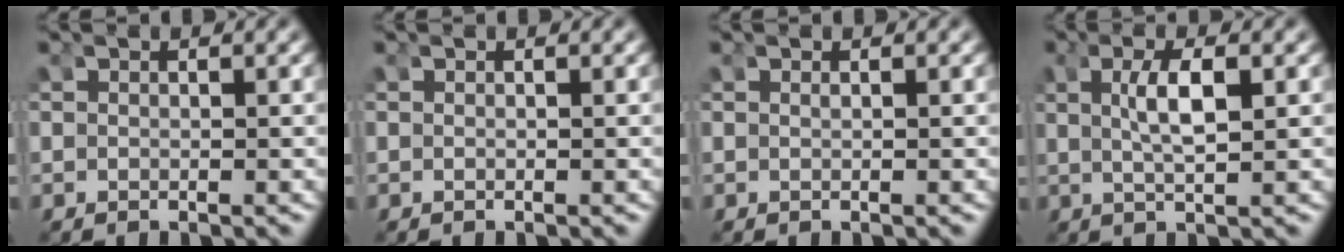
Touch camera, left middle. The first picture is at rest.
{"total": 0.0}
{"total": 0.0}
{"total": 2.6, "force": [0.1, 0.1, 2.6], "torque": [-0.052, -0.011, 0.012]}